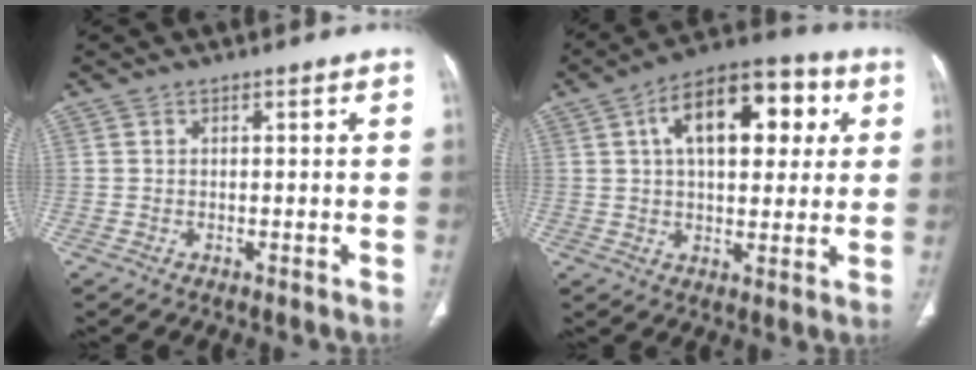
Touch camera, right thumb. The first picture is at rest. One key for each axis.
{"total": 17.8, "fx": 5.2, "fy": 9.5, "fz": 14.1, "tx": -0.178, "ty": 0.018, "tz": 0.072}